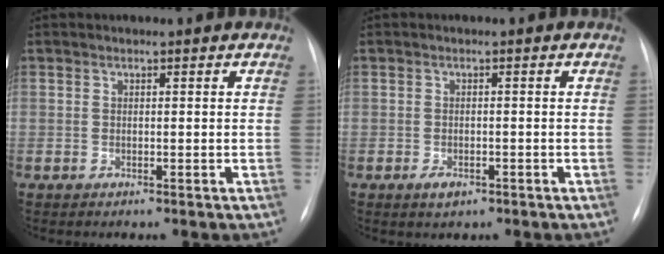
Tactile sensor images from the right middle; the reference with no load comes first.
{"total": 1.9, "force": [-1.0, 0.9, 1.3], "torque": [-0.022, -0.001, -0.010]}